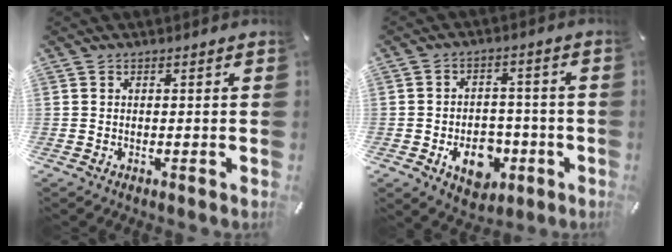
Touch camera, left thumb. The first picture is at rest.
{"total": 10.8, "force": [-3.8, 7.7, 6.5], "torque": [-0.096, 0.018, -0.061]}